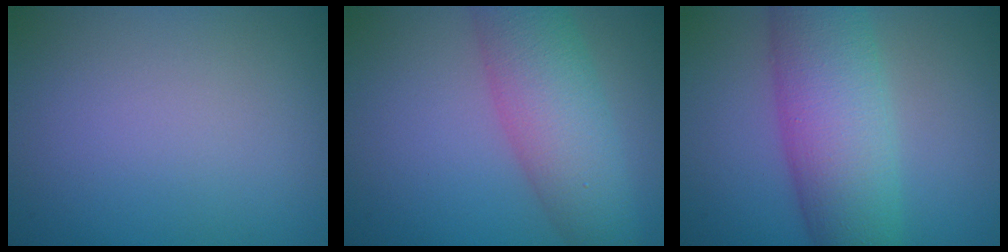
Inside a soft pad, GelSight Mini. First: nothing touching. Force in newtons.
{"total": 7.1, "press": 7.1, "slide": 0.1}
{"total": 8.7, "press": 8.7, "slide": 0.1}